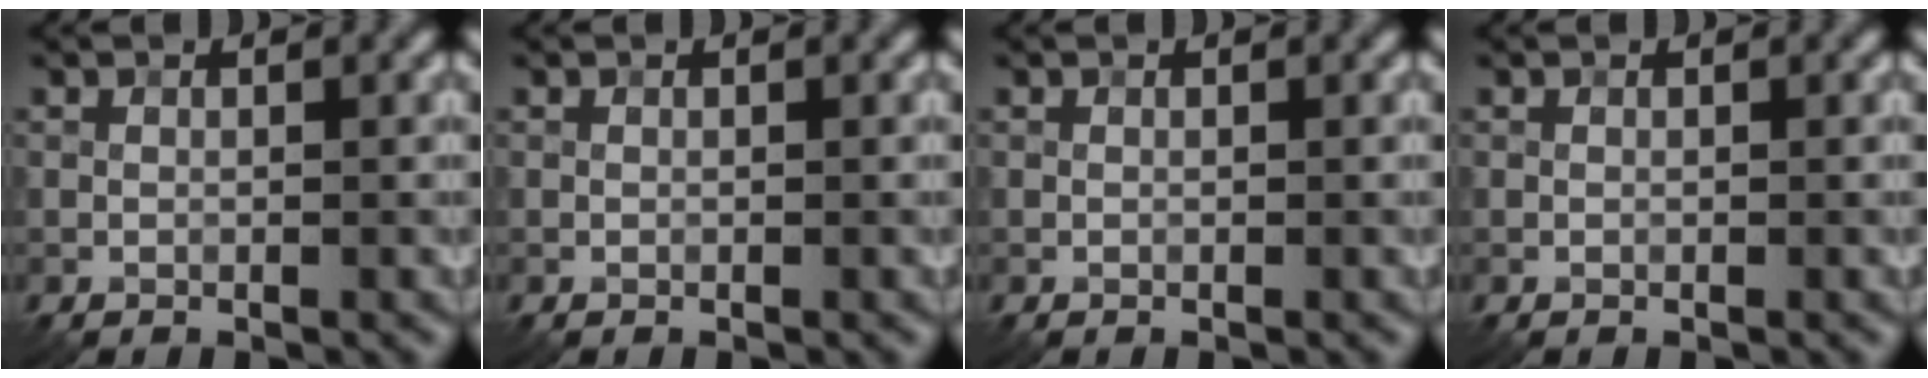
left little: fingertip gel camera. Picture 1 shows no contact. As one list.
[{"total": 0.0}, {"total": 0.0}, {"total": 0.0}]